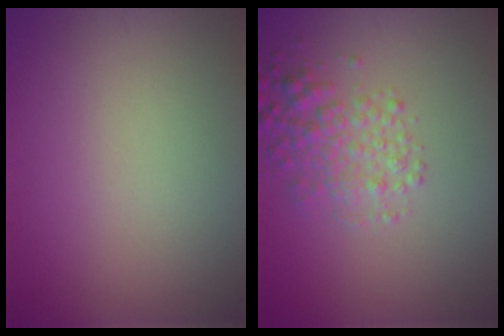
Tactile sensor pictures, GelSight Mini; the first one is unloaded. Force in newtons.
{"total": 3.2, "press": 3.2, "slide": 0.2}